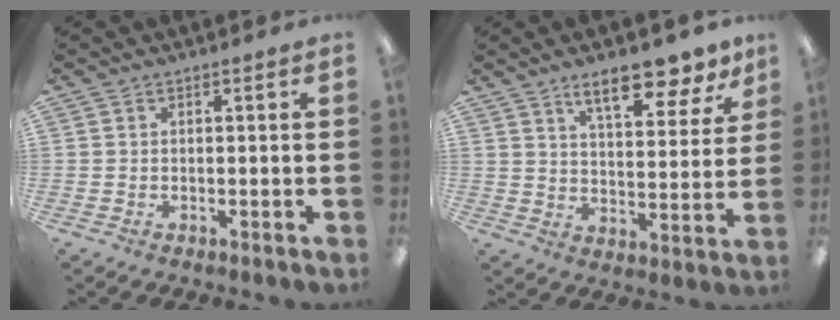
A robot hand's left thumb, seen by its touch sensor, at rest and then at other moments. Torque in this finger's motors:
{"motor_torque": [1.82, 0.94, 1.00, -1.02, 0.15]}